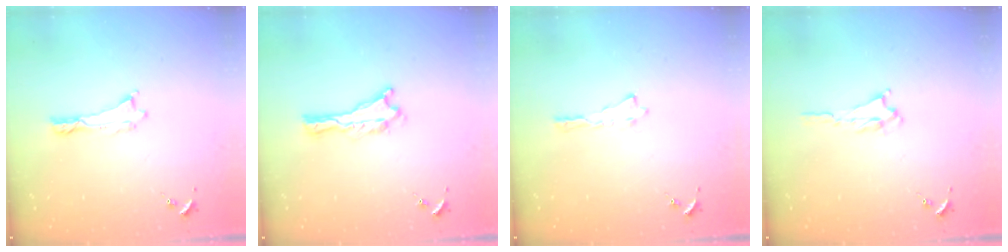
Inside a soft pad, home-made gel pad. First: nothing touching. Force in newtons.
{"total": 0.0}
{"total": 0.0}
{"total": 1.6, "press": 1.5, "slide": 0.4}